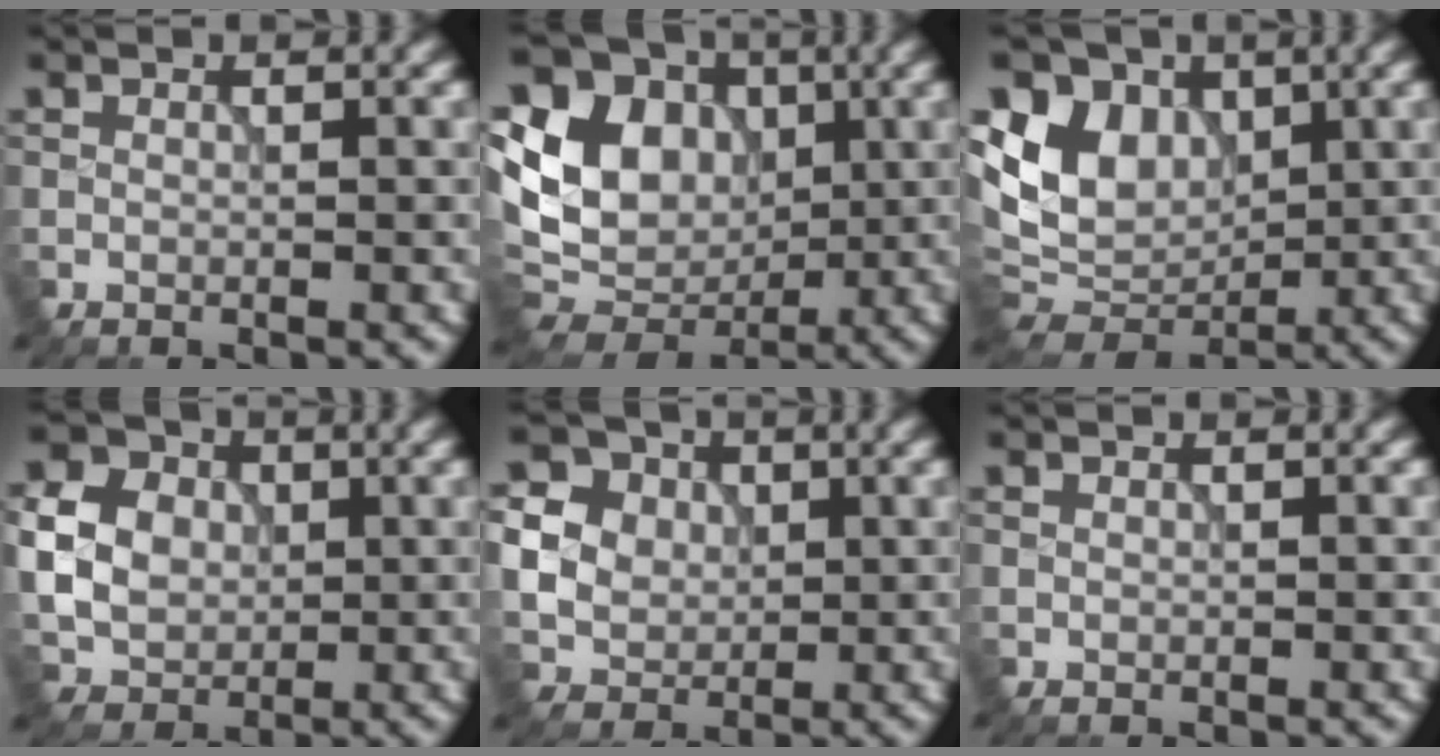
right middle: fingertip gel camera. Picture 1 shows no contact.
{"total": 10.6, "force": [1.3, 8.7, 5.9], "torque": [-0.122, 0.004, 0.013]}
{"total": 8.0, "force": [2.0, 6.4, 4.3], "torque": [-0.091, -0.002, 0.029]}
{"total": 5.7, "force": [0.3, 4.9, 2.9], "torque": [-0.061, 0.007, 0.004]}
{"total": 9.6, "force": [2.0, 8.6, 3.7], "torque": [-0.103, 0.027, 0.035]}
{"total": 0.0}